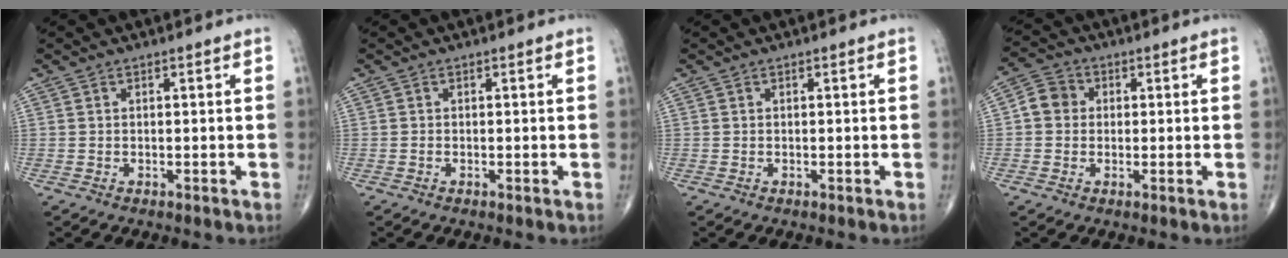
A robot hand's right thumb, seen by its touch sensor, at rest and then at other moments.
{"total": 0.0}
{"total": 0.0}
{"total": 4.9, "force": [0.4, 4.5, 2.0], "torque": [-0.020, 0.012, -0.005]}